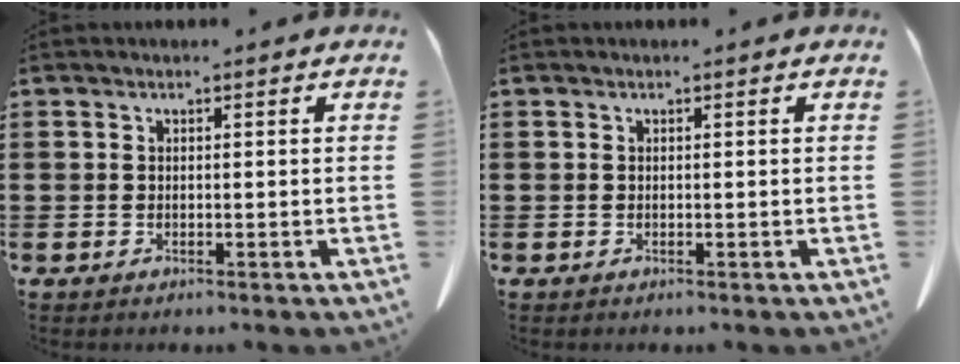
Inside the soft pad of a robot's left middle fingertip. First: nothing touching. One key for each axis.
{"total": 0.0}